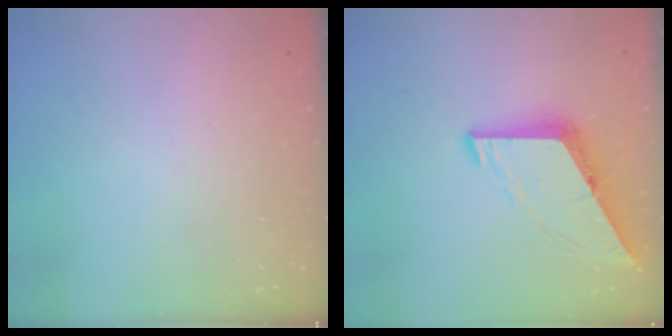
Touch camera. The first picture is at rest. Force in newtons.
{"total": 7.8, "press": 7.8, "slide": 0.6}